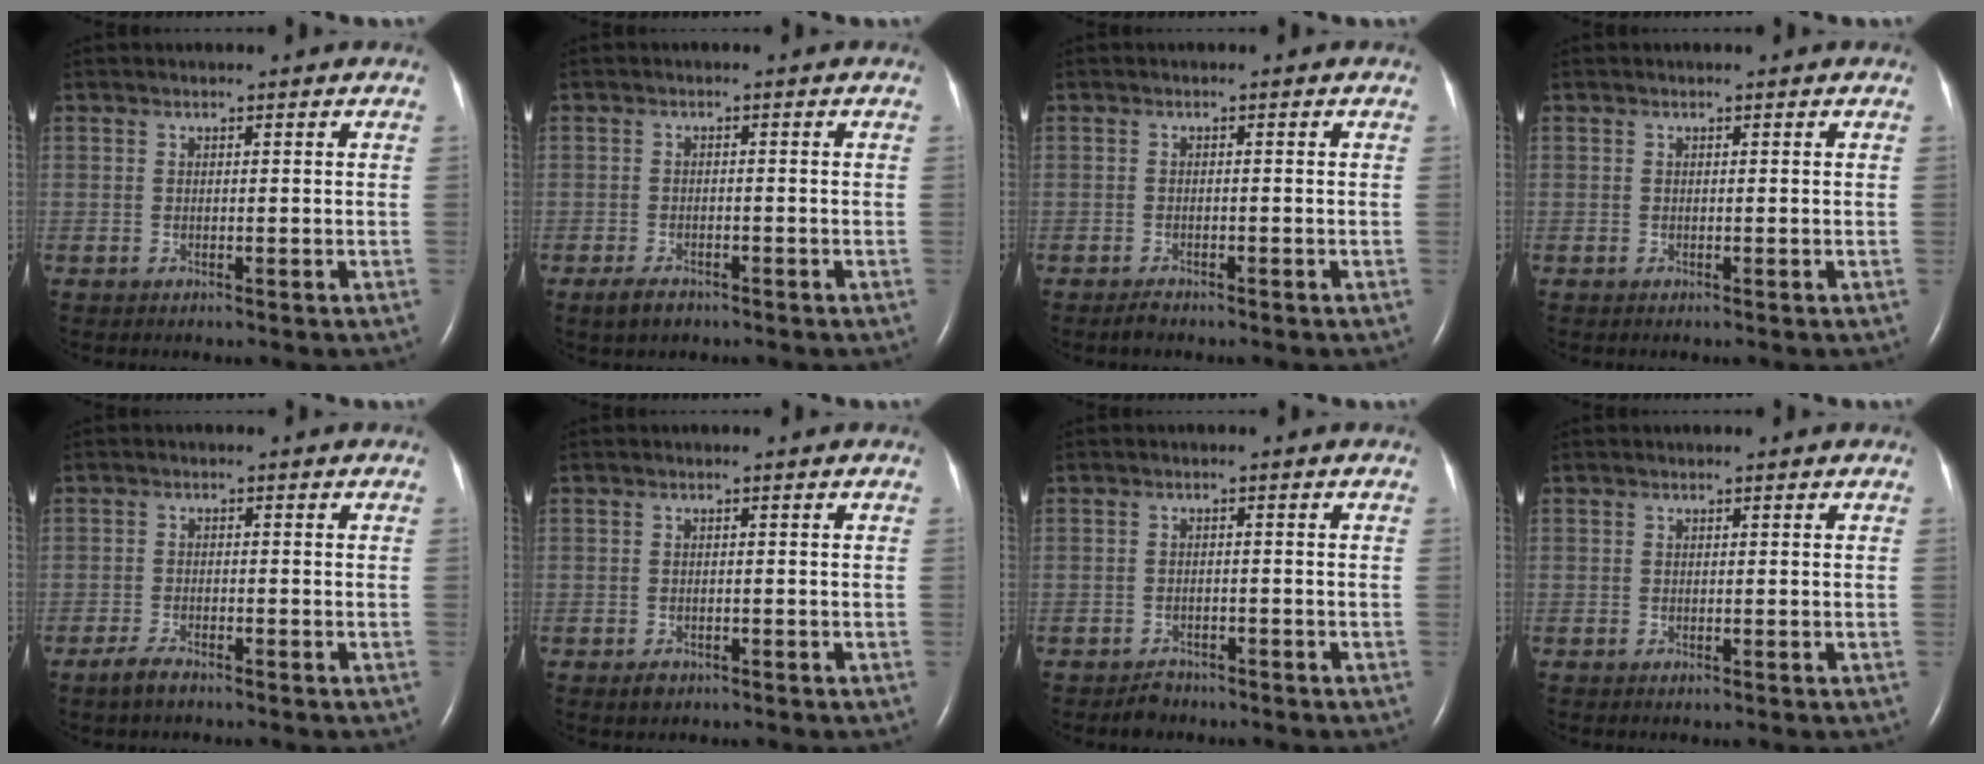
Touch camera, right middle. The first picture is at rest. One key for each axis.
{"total": 2.6, "fx": -1.9, "fy": 1.3, "fz": 1.4, "tx": -0.036, "ty": -0.003, "tz": -0.028}
{"total": 1.2, "fx": -1.1, "fy": 0.3, "fz": 0.4, "tx": -0.015, "ty": -0.003, "tz": -0.018}
{"total": 0.0}
{"total": 2.5, "fx": -2.0, "fy": 0.6, "fz": 1.4, "tx": -0.040, "ty": -0.005, "tz": -0.039}
{"total": 1.5, "fx": -0.9, "fy": 0.9, "fz": 0.6, "tx": -0.014, "ty": 0.001, "tz": -0.011}
{"total": 2.2, "fx": -1.9, "fy": 1.1, "fz": 0.2, "tx": -0.014, "ty": 0.000, "tz": -0.029}
{"total": 0.0}